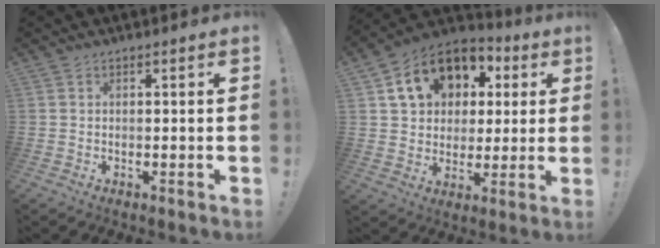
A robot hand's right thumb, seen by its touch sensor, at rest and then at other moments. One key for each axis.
{"total": 15.9, "fx": 6.2, "fy": 12.3, "fz": 8.0, "tx": -0.123, "ty": -0.015, "tz": 0.125}